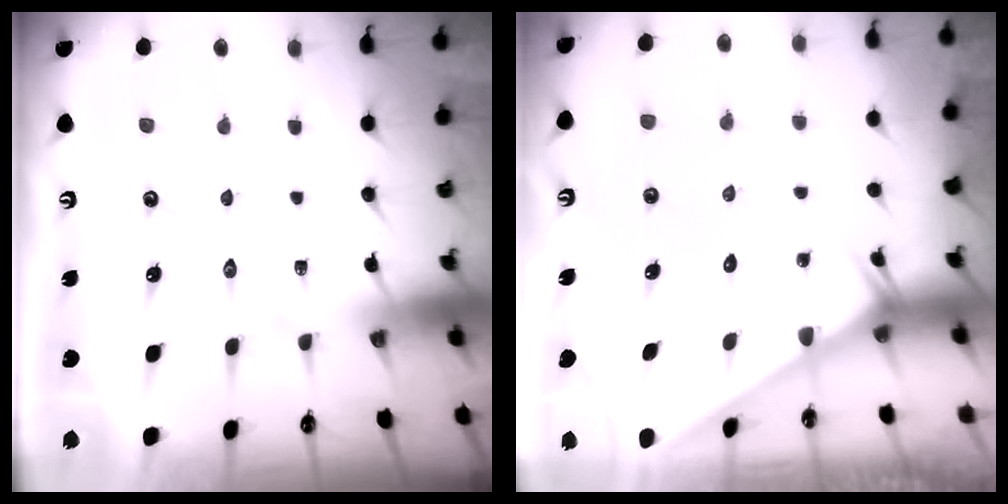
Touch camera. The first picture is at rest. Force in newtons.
{"total": 1.8, "press": 1.8, "slide": 0.1}